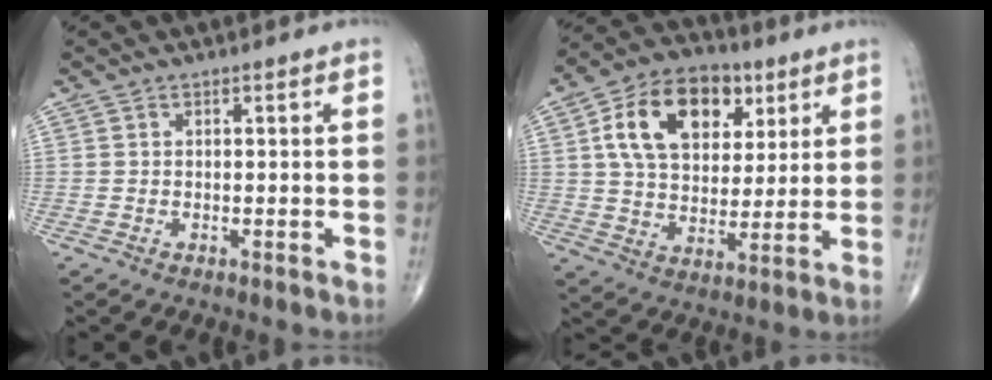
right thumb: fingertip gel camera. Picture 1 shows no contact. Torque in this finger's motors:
{"motor_torque": [0.55, 3.26, 1.30, 0.51, 0.13]}